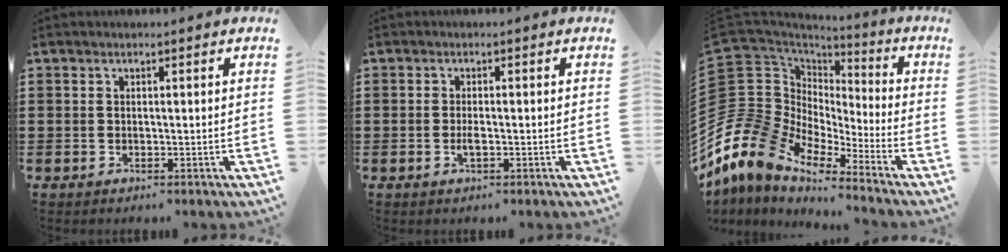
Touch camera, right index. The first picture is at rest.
{"total": 1.5, "force": [-0.4, 0.4, 1.4], "torque": [-0.033, -0.004, -0.009]}
{"total": 11.9, "force": [-8.6, 7.3, 3.7], "torque": [-0.141, -0.023, -0.178]}